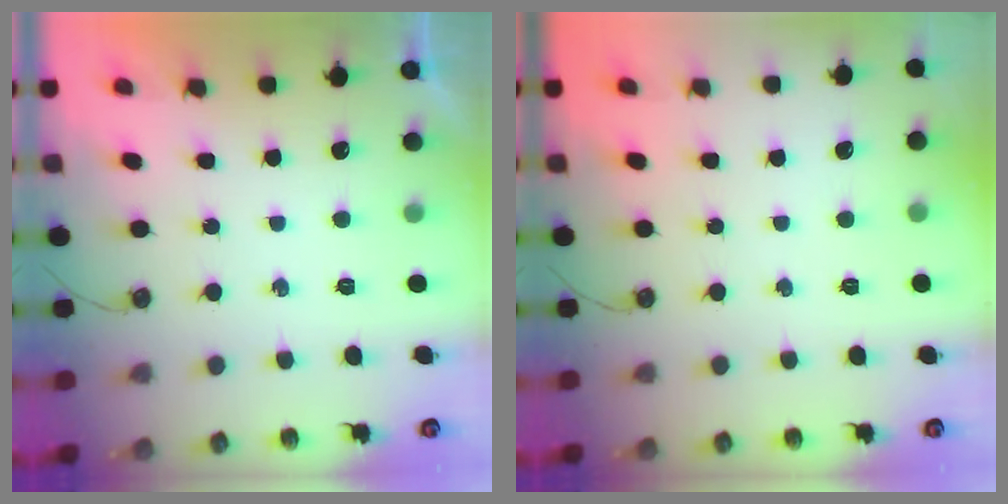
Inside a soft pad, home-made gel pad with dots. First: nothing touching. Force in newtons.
{"total": 0.0}